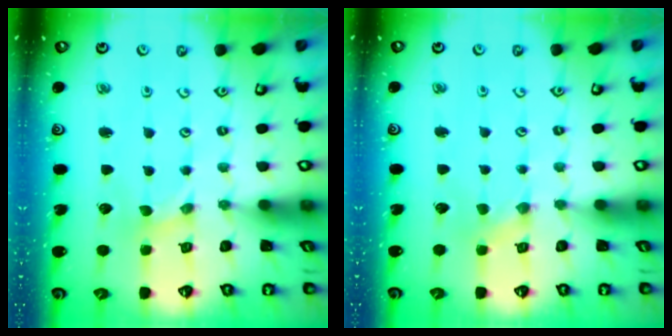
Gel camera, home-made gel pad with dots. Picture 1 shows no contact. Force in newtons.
{"total": 0.0}